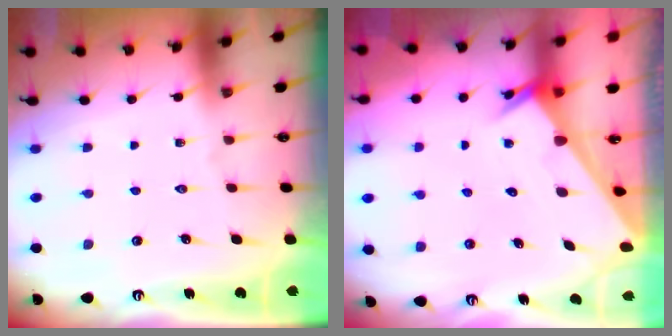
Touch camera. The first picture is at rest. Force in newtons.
{"total": 2.0, "press": 2.0, "slide": 0.1}